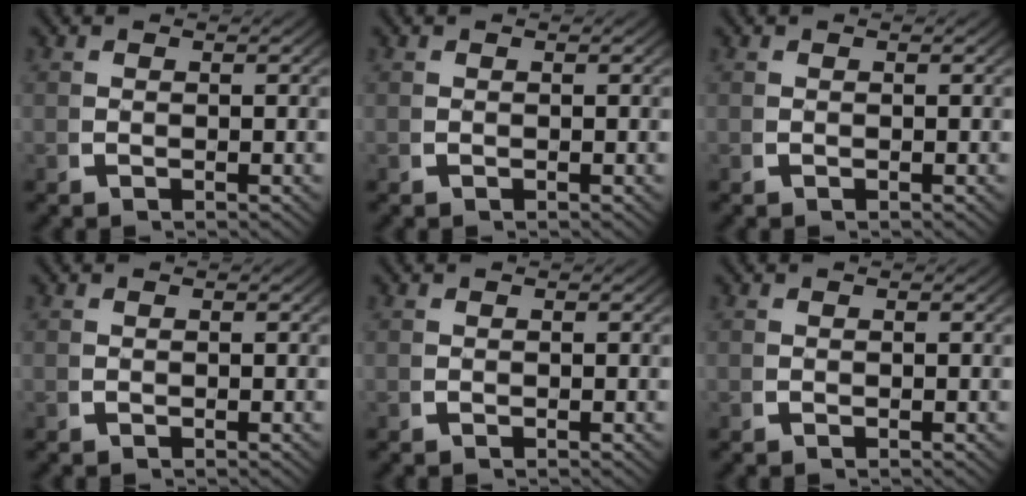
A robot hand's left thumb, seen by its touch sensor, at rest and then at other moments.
{"total": 0.0}
{"total": 0.0}
{"total": 0.0}
{"total": 0.0}
{"total": 0.0}